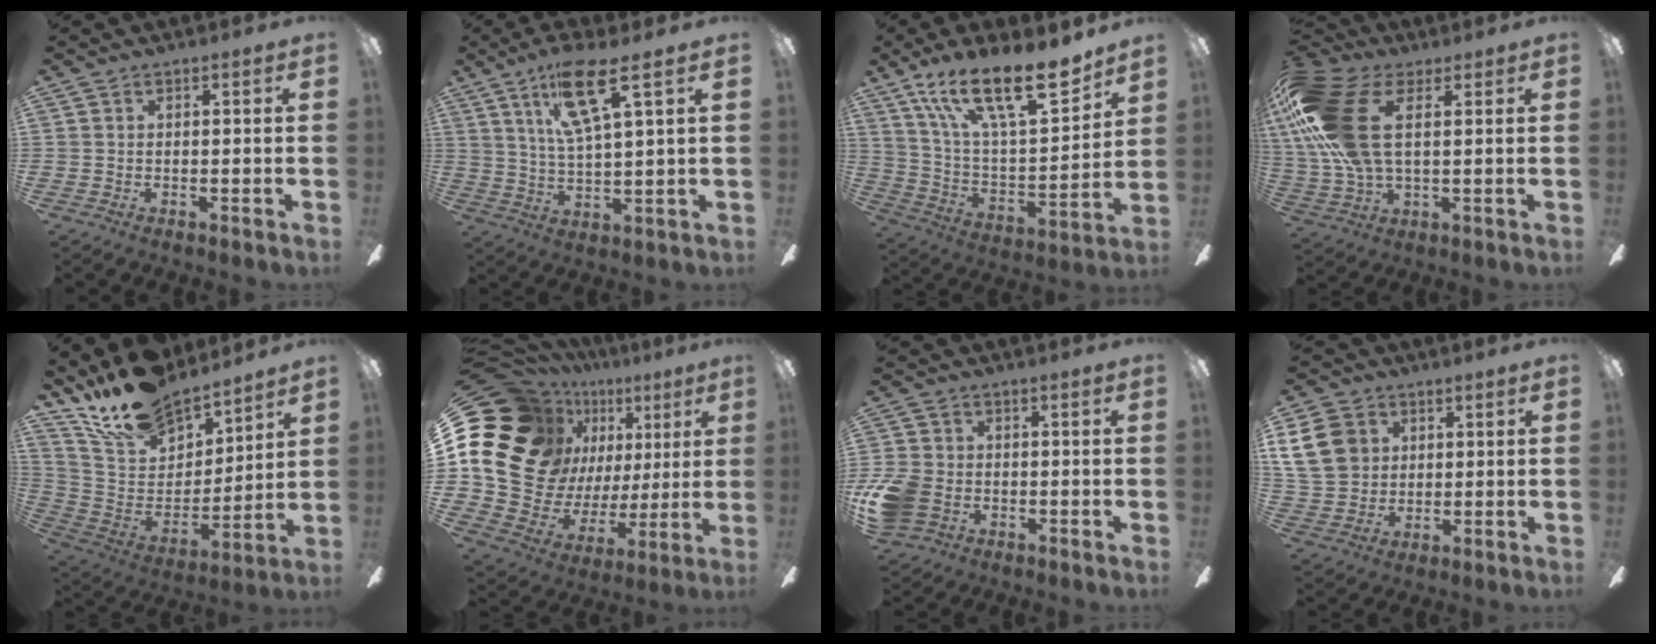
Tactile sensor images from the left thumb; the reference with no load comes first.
{"total": 13.1, "force": [7.4, 2.9, 10.4], "torque": [-0.190, -0.014, 0.124]}
{"total": 22.9, "force": [16.0, 8.1, 14.3], "torque": [-0.246, -0.094, 0.278]}
{"total": 21.5, "force": [6.0, 11.9, 16.9], "torque": [-0.379, -0.012, 0.102]}
{"total": 19.2, "force": [16.5, 7.5, 6.4], "torque": [-0.145, -0.112, 0.303]}
{"total": 21.6, "force": [8.1, 16.9, 10.6], "torque": [-0.243, -0.061, 0.182]}
{"total": 9.5, "force": [-2.6, 7.5, 5.3], "torque": [-0.129, 0.020, -0.044]}
{"total": 12.9, "force": [3.7, 10.7, 6.3], "torque": [-0.141, 0.010, 0.072]}